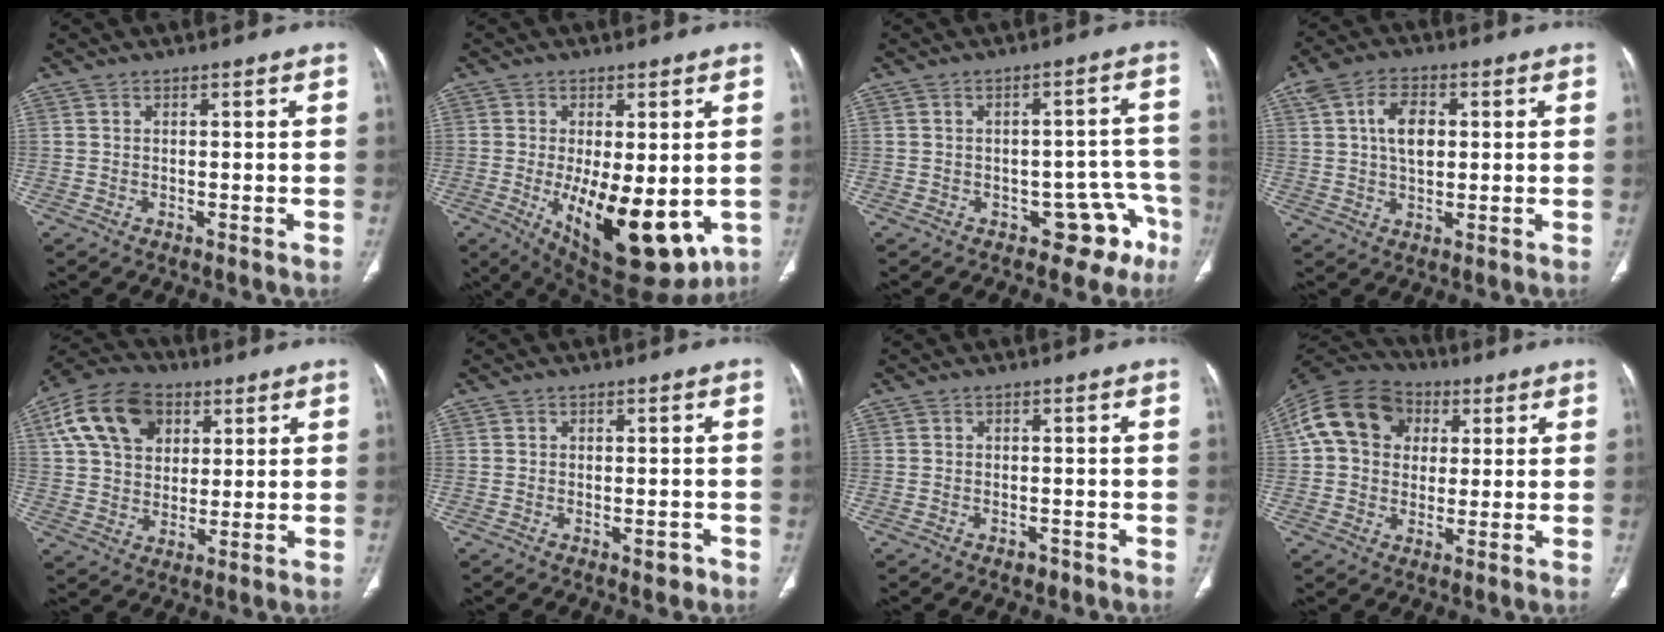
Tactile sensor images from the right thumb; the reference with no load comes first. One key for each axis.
{"total": 16.9, "fx": -3.8, "fy": 7.6, "fz": 14.7, "tx": -0.206, "ty": -0.024, "tz": -0.031}
{"total": 7.6, "fx": -4.5, "fy": 5.0, "fz": 3.5, "tx": 0.006, "ty": 0.056, "tz": -0.054}
{"total": 7.8, "fx": 1.4, "fy": 4.9, "fz": 5.9, "tx": -0.096, "ty": 0.005, "tz": 0.025}
{"total": 15.0, "fx": 5.7, "fy": 10.7, "fz": 8.8, "tx": -0.146, "ty": 0.000, "tz": 0.097}
{"total": 1.7, "fx": -1.0, "fy": 1.1, "fz": 0.9, "tx": -0.001, "ty": 0.004, "tz": -0.011}
{"total": 1.5, "fx": -1.0, "fy": 1.0, "fz": 0.5, "tx": -0.002, "ty": 0.004, "tz": -0.011}
{"total": 15.0, "fx": 3.5, "fy": 12.1, "fz": 8.1, "tx": -0.139, "ty": 0.020, "tz": 0.052}